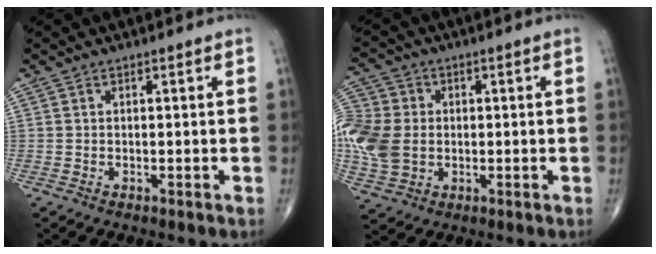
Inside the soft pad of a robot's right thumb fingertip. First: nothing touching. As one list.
[{"total": 14.9, "force": [-0.5, 12.0, 8.9], "torque": [-0.214, 0.007, -0.006]}]